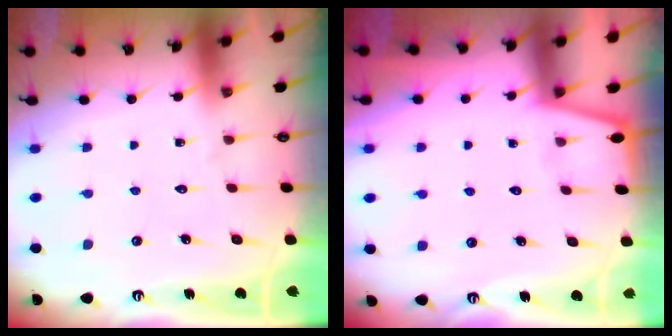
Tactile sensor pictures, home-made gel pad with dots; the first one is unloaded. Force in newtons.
{"total": 1.1, "press": 1.1, "slide": 0.1}